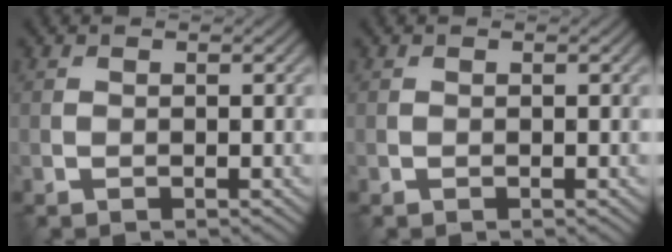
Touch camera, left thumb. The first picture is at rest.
{"total": 0.0}